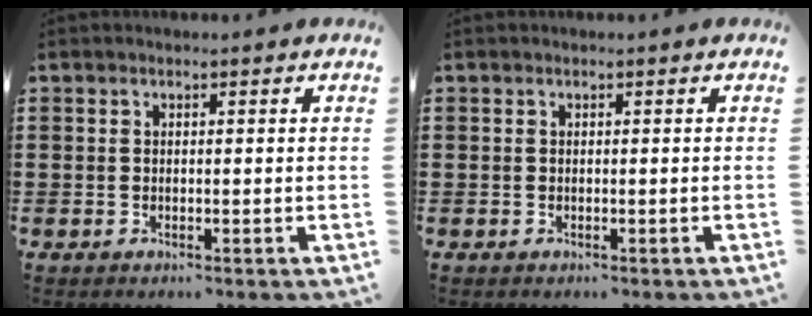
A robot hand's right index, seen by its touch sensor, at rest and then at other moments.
{"total": 0.0}